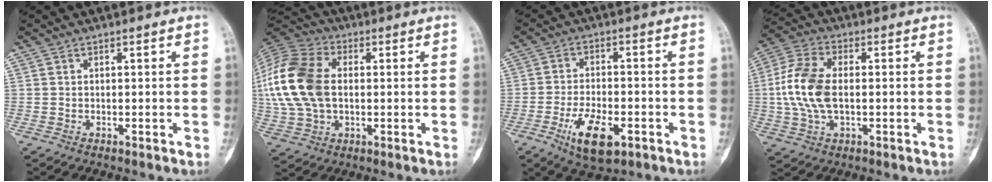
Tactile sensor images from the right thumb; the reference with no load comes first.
{"total": 19.7, "force": [1.3, 13.1, 14.6], "torque": [-0.326, 0.011, 0.025]}
{"total": 9.9, "force": [-4.3, 4.5, 7.7], "torque": [-0.134, 0.010, -0.068]}
{"total": 11.8, "force": [-0.2, 6.8, 9.7], "torque": [-0.210, 0.013, -0.006]}